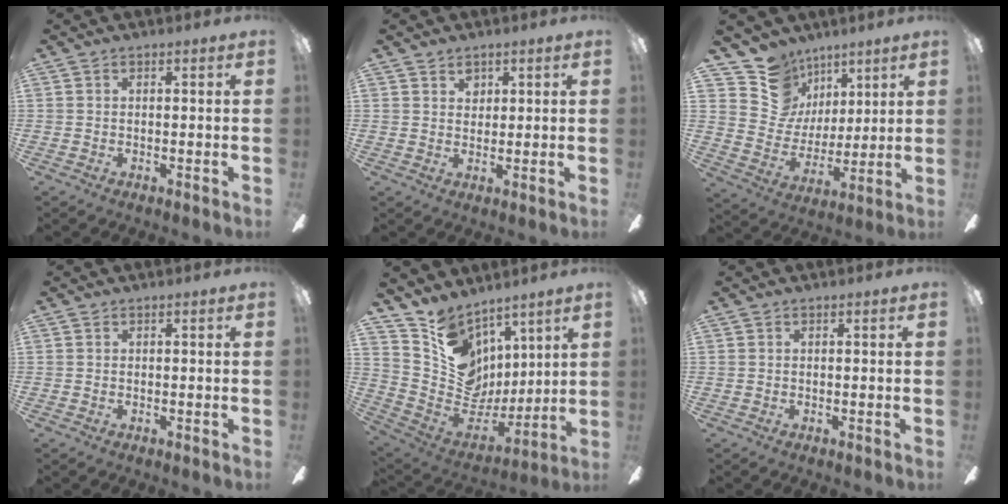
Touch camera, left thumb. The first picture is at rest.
{"total": 2.5, "force": [1.7, 1.8, 0.4], "torque": [0.014, -0.008, 0.027]}
{"total": 12.7, "force": [7.8, 9.9, 1.9], "torque": [-0.053, -0.061, 0.158]}
{"total": 0.0}
{"total": 12.6, "force": [6.7, 9.7, 4.3], "torque": [-0.075, -0.053, 0.138]}
{"total": 0.0}